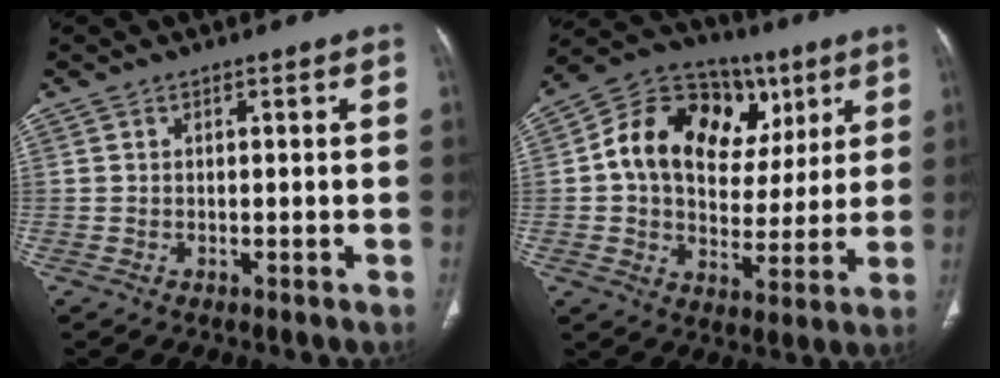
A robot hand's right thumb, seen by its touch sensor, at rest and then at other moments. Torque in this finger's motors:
{"motor_torque": [1.79, 2.01, 0.57, -0.44, 0.25]}